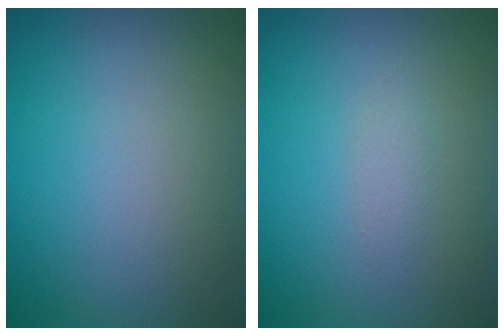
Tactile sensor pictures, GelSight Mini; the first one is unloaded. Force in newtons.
{"total": 0.9, "press": 0.9, "slide": 0.0}